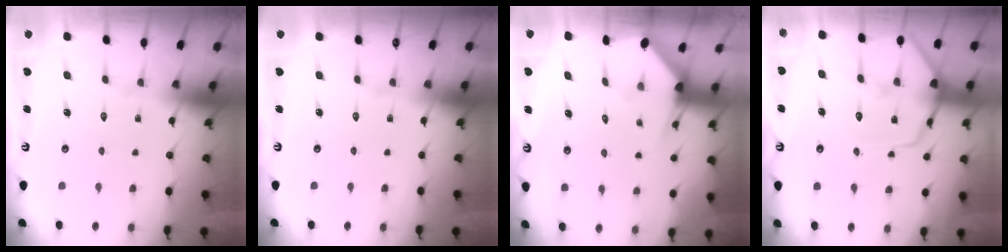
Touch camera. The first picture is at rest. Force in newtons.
{"total": 0.0}
{"total": 2.7, "press": 2.7, "slide": 0.2}
{"total": 10.6, "press": 10.6, "slide": 1.0}